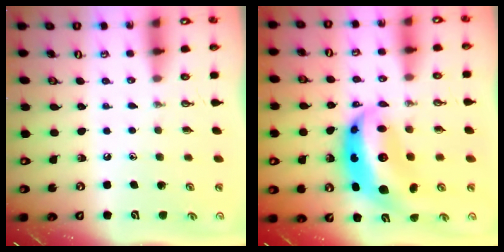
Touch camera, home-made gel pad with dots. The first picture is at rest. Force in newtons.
{"total": 13.4, "press": 13.3, "slide": 1.4}